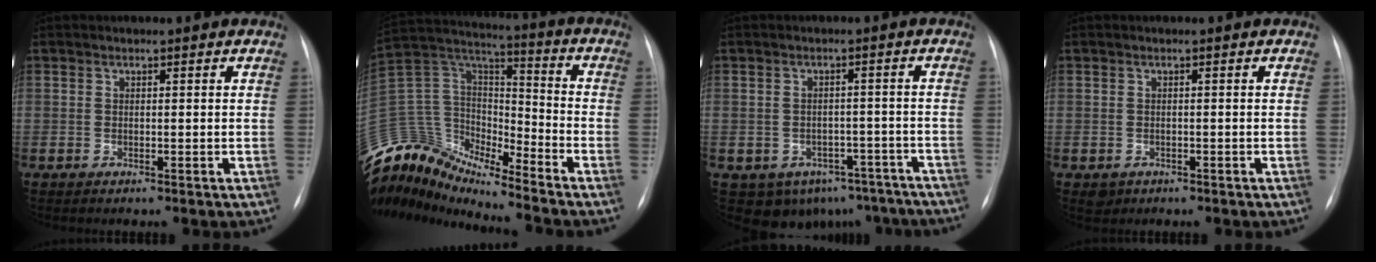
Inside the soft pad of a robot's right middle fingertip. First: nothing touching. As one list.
[{"total": 17.4, "force": [-16.2, 3.7, 5.2], "torque": [-0.110, 0.059, -0.304]}, {"total": 13.4, "force": [-10.6, 7.7, 2.8], "torque": [-0.028, 0.039, -0.116]}, {"total": 1.6, "force": [-0.8, 1.4, 0.3], "torque": [-0.003, 0.003, -0.006]}]